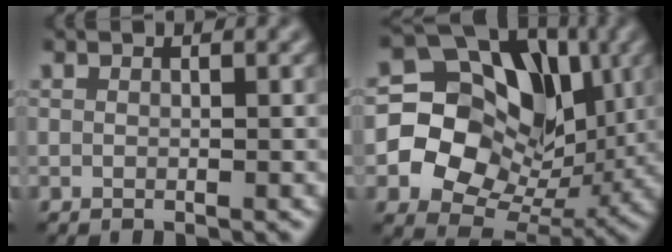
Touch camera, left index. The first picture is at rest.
{"total": 11.8, "force": [0.8, 9.4, 7.1], "torque": [-0.106, -0.004, 0.007]}